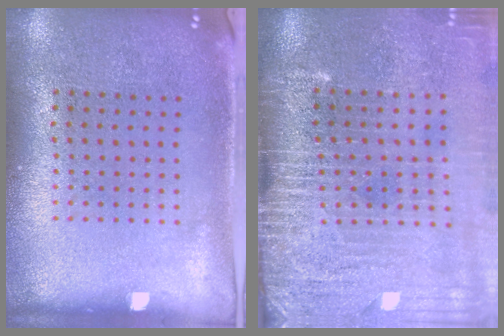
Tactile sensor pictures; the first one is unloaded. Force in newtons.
{"total": 4.1, "press": 3.5, "slide": 2.0}